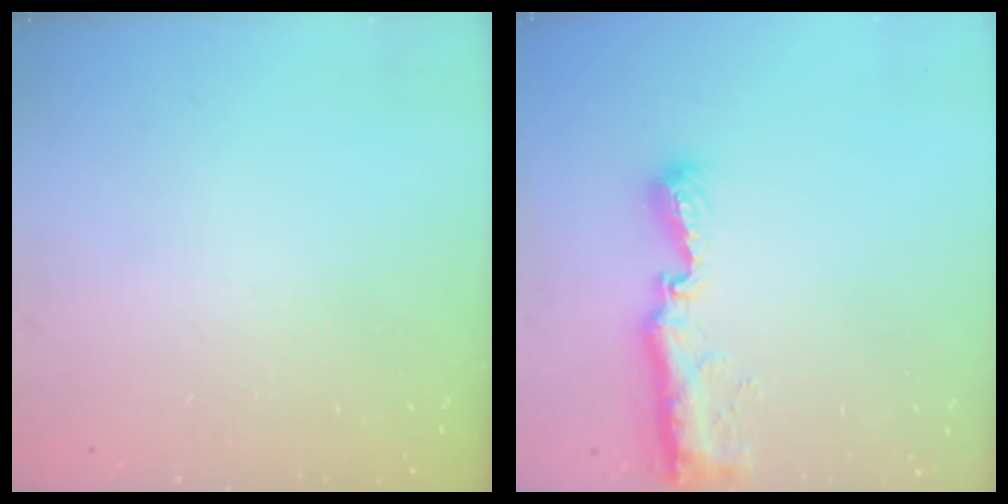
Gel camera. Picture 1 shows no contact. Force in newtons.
{"total": 8.6, "press": 8.6, "slide": 0.5}